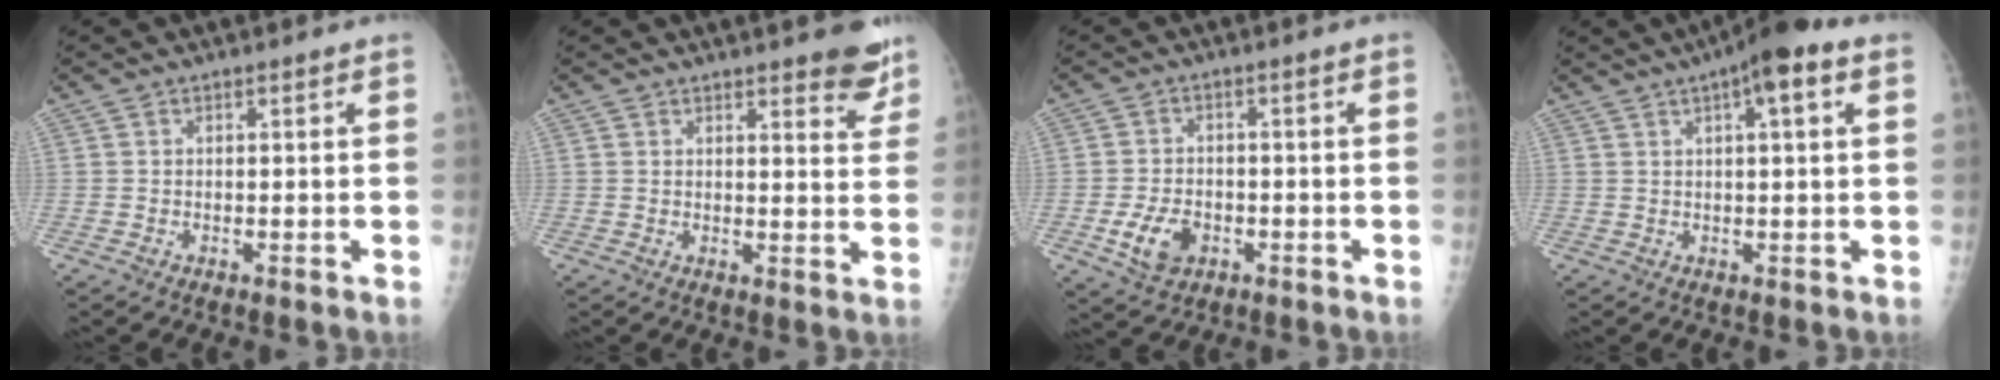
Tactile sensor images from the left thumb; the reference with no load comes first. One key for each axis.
{"total": 6.2, "fx": 4.8, "fy": 1.9, "fz": 3.5, "tx": -0.013, "ty": -0.028, "tz": 0.050}
{"total": 6.6, "fx": -2.4, "fy": 4.5, "fz": 4.1, "tx": -0.068, "ty": 0.007, "tz": -0.038}
{"total": 8.5, "fx": 3.8, "fy": 1.8, "fz": 7.4, "tx": -0.113, "ty": 0.017, "tz": 0.051}